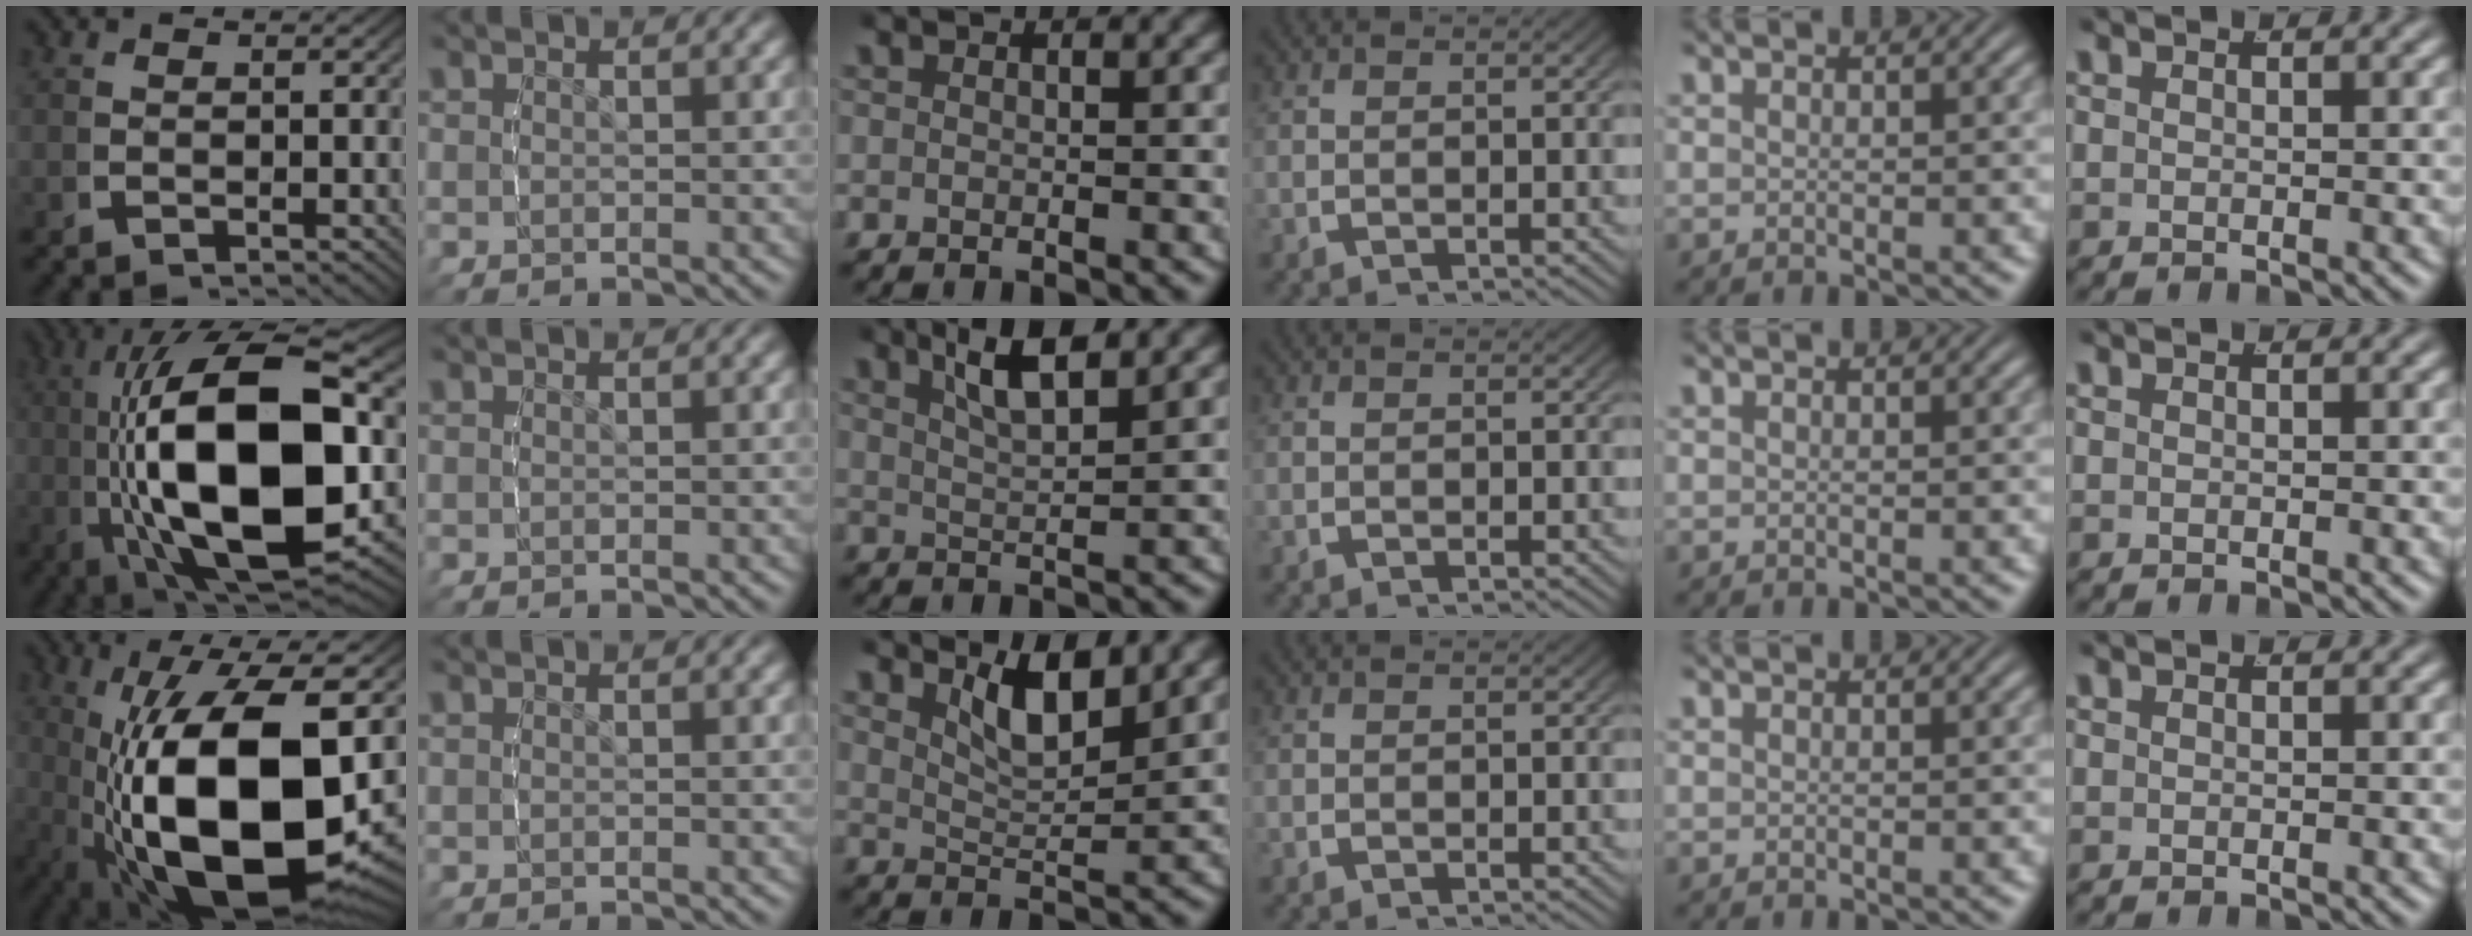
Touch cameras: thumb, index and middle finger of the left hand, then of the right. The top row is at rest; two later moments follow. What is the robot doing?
{"motion": "lift_and_place", "object": "glue stick"}